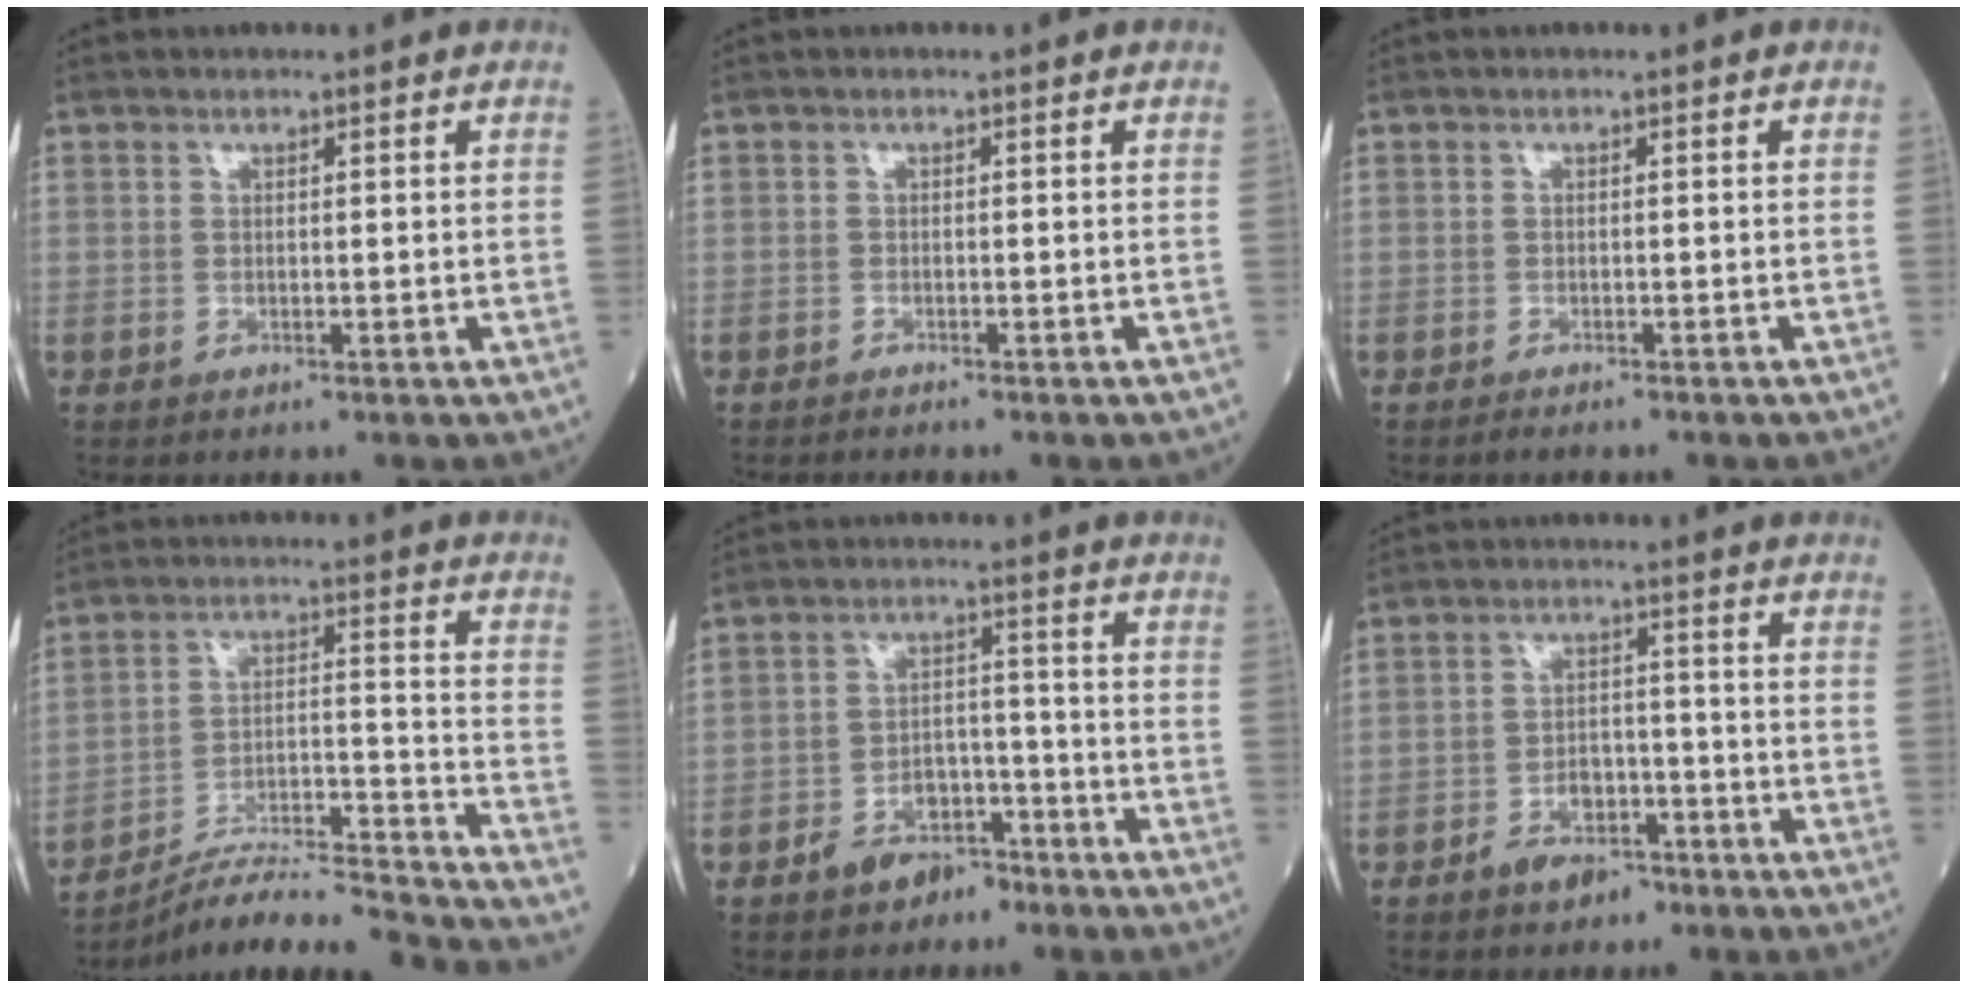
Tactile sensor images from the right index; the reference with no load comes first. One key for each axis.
{"total": 0.9, "fx": -0.8, "fy": -0.1, "fz": 0.1, "tx": -0.001, "ty": 0.001, "tz": -0.014}
{"total": 2.2, "fx": -1.9, "fy": 0.1, "fz": 1.0, "tx": -0.012, "ty": -0.002, "tz": -0.023}
{"total": 19.2, "fx": -18.2, "fy": -1.6, "fz": 6.2, "tx": -0.086, "ty": 0.012, "tz": -0.282}
{"total": 5.9, "fx": -4.2, "fy": 3.6, "fz": 2.1, "tx": -0.040, "ty": 0.014, "tz": -0.065}
{"total": 5.1, "fx": -3.5, "fy": 3.0, "fz": 2.2, "tx": -0.040, "ty": 0.007, "tz": -0.051}